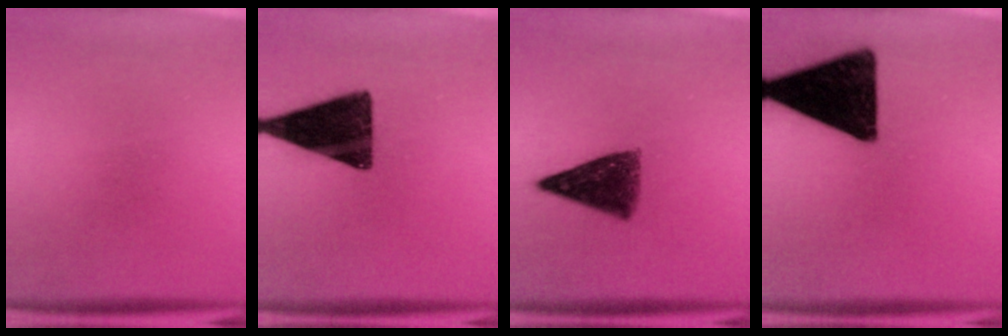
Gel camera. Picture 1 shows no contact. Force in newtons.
{"total": 15.2}
{"total": 8.4}
{"total": 18.8}